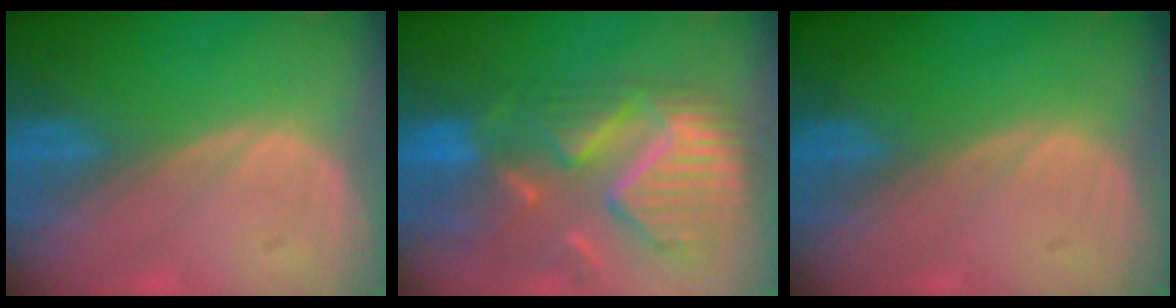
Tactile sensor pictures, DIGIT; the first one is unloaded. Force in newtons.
{"total": 12.4, "press": 10.6, "slide": 6.5}
{"total": 0.0}